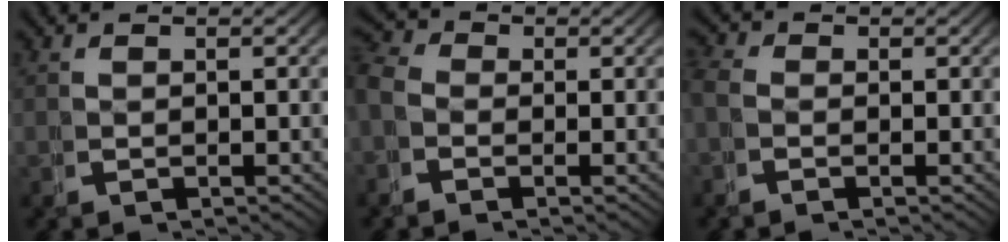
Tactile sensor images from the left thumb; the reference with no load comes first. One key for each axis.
{"total": 3.7, "fx": -0.2, "fy": 3.2, "fz": 1.9, "tx": -0.040, "ty": -0.001, "tz": -0.018}
{"total": 1.8, "fx": -0.5, "fy": 1.5, "fz": 0.9, "tx": -0.020, "ty": -0.002, "tz": -0.017}